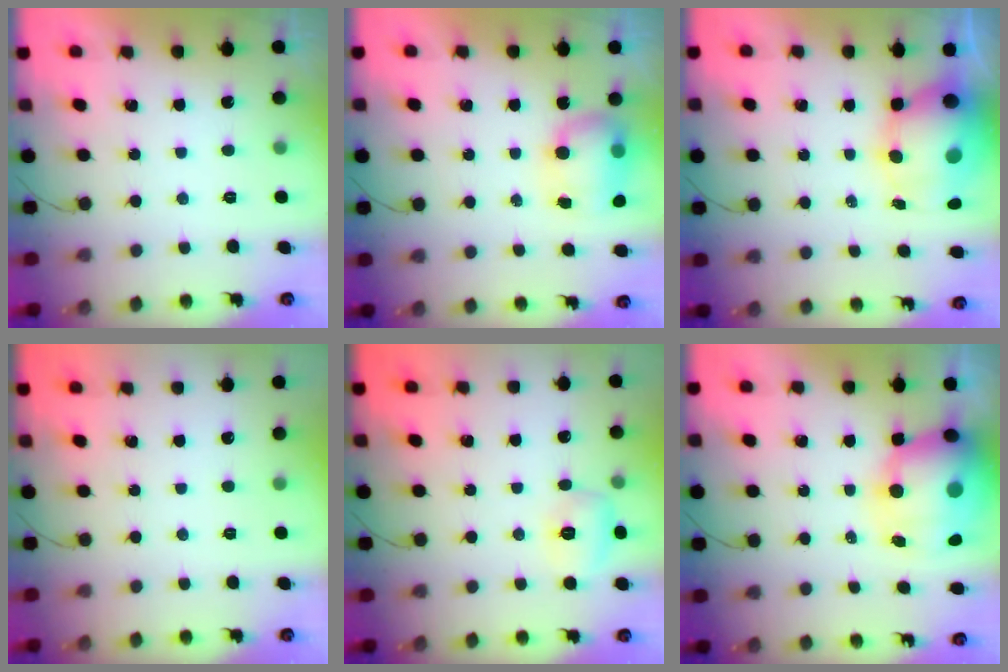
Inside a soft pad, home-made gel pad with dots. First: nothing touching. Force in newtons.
{"total": 7.7, "press": 7.6, "slide": 1.4}
{"total": 11.1, "press": 10.8, "slide": 2.6}
{"total": 0.0}
{"total": 6.8, "press": 6.6, "slide": 1.7}
{"total": 18.1, "press": 17.6, "slide": 4.3}